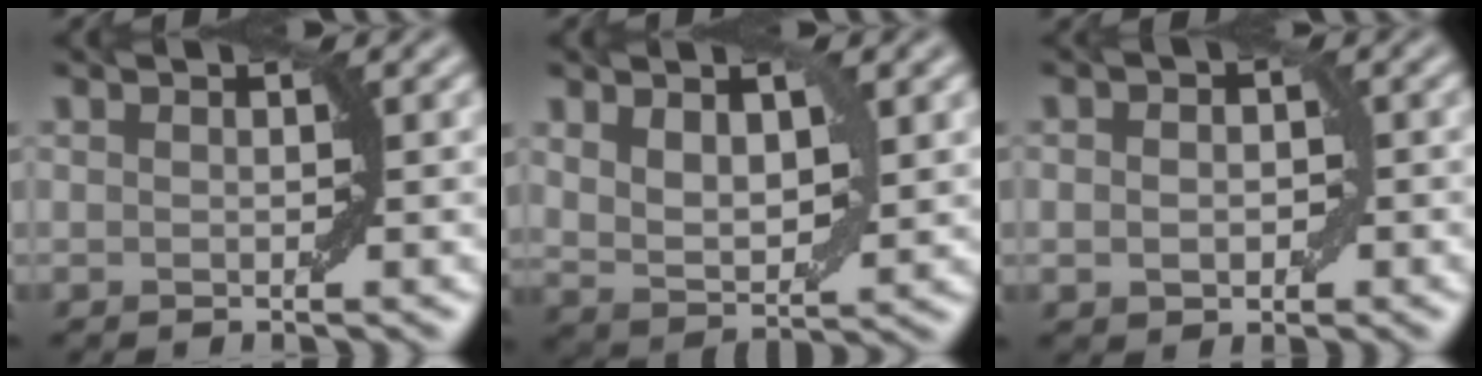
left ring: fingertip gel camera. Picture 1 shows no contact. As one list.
[{"total": 4.4, "force": [1.7, 2.1, 3.5], "torque": [-0.070, -0.004, 0.035]}, {"total": 2.4, "force": [-0.3, 1.8, 1.6], "torque": [-0.018, 0.003, -0.005]}]